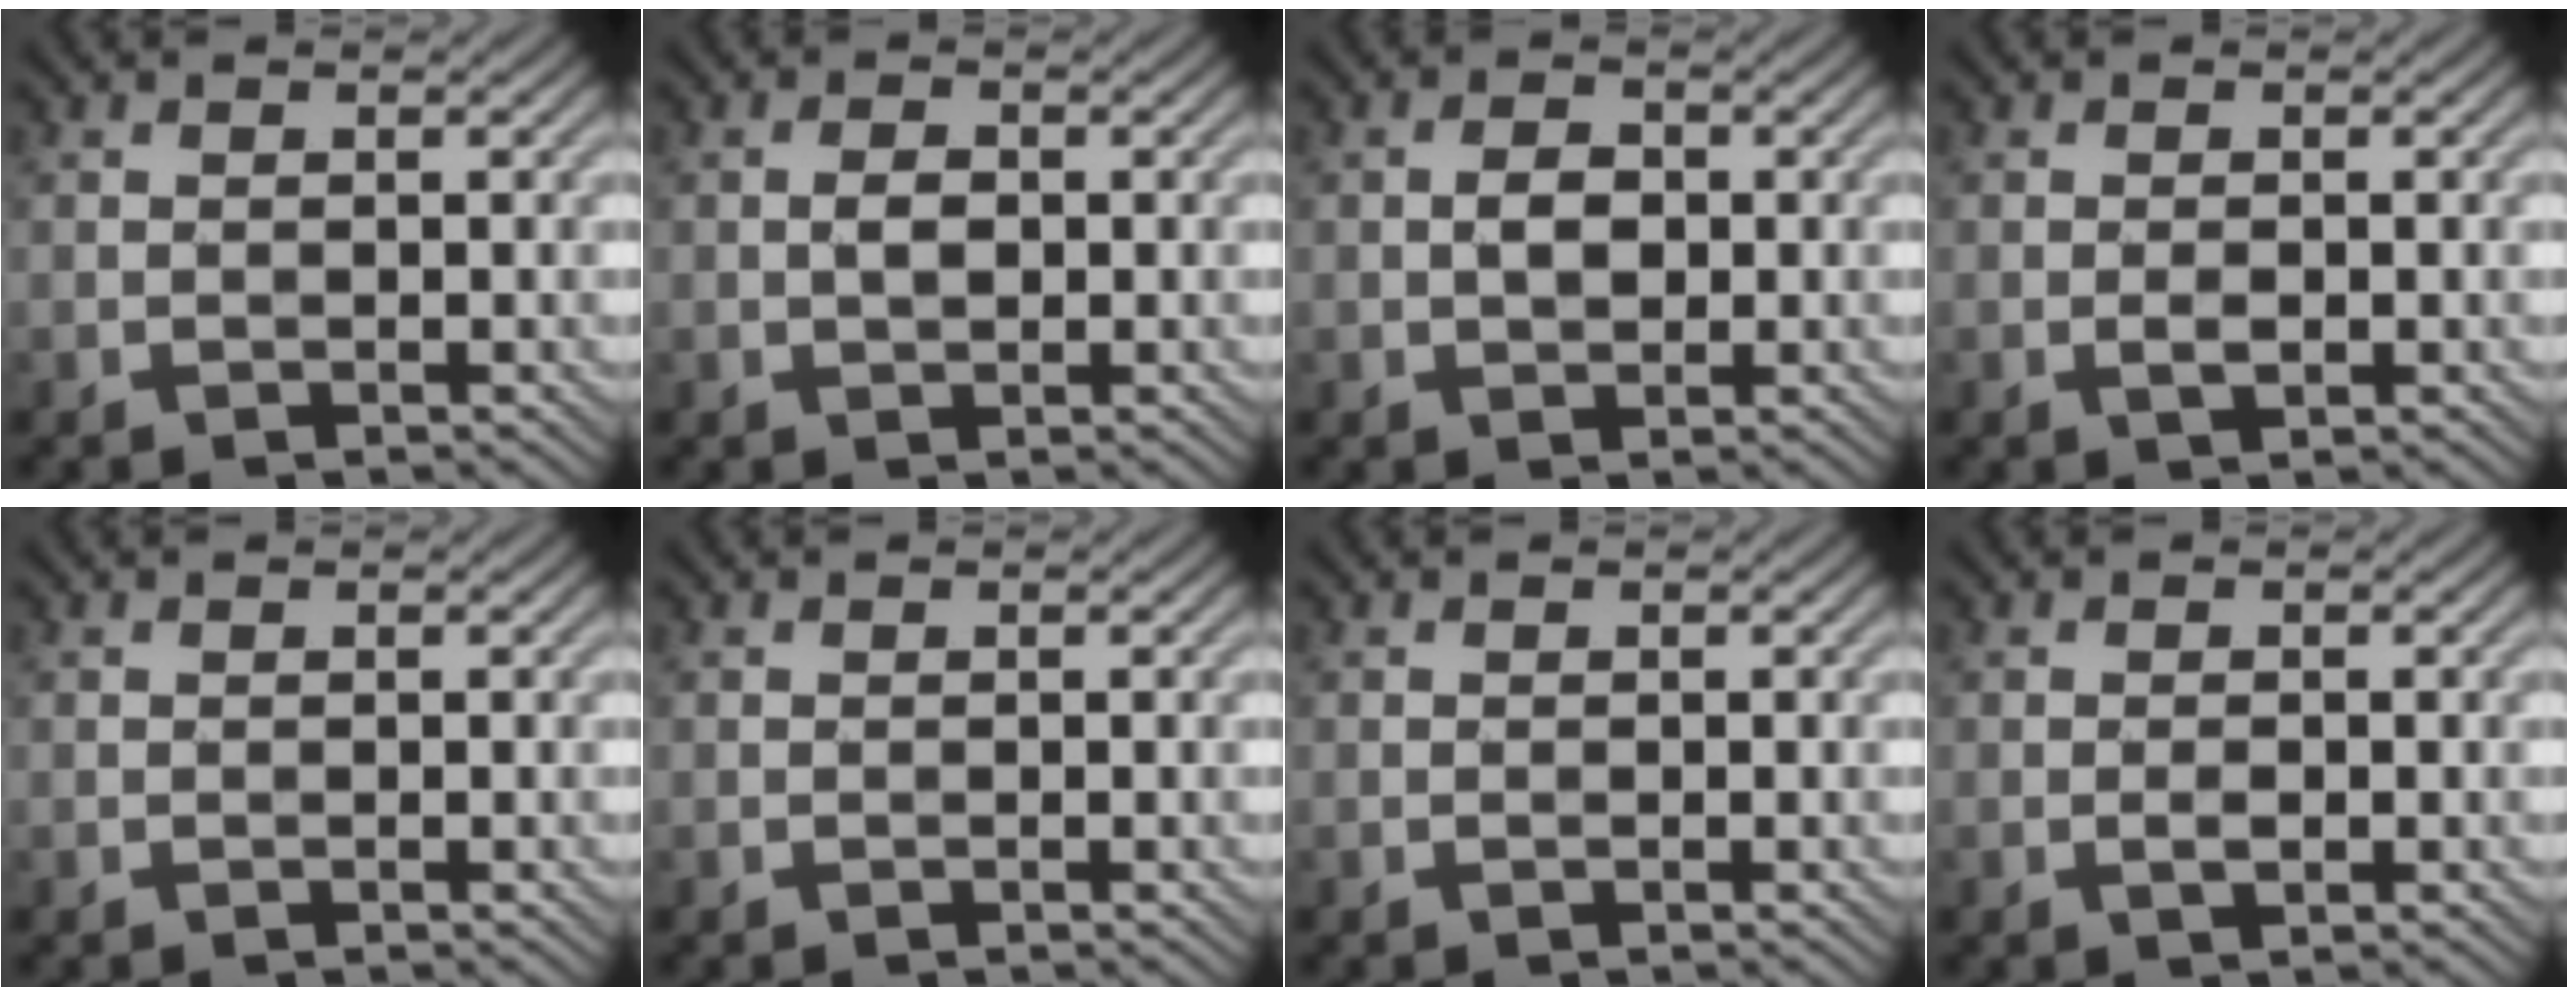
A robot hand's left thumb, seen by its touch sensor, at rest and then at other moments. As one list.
[{"total": 1.8, "force": [-0.1, 1.1, 1.5], "torque": [-0.029, 0.002, -0.002]}, {"total": 2.5, "force": [-0.1, 1.7, 1.8], "torque": [-0.036, 0.001, -0.003]}, {"total": 1.3, "force": [-0.4, 0.5, 1.1], "torque": [-0.022, 0.001, -0.007]}, {"total": 0.0}, {"total": 0.0}, {"total": 0.0}, {"total": 1.2, "force": [-0.4, 0.5, 1.0], "torque": [-0.020, 0.001, -0.007]}]